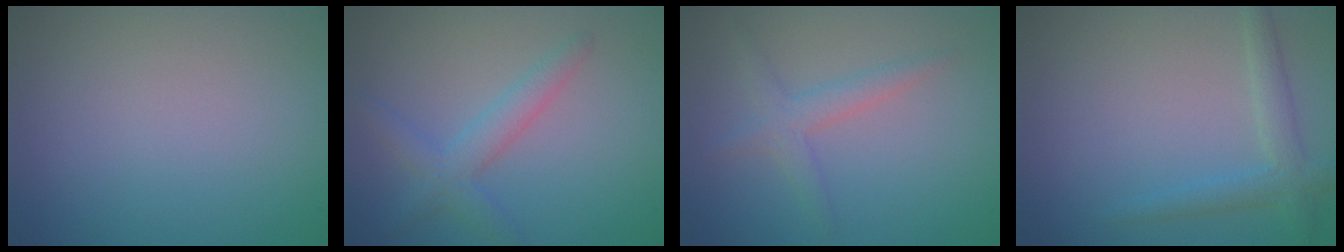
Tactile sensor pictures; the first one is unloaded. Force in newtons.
{"total": 2.7, "press": 2.7, "slide": 0.1}
{"total": 2.1, "press": 2.1, "slide": 0.2}
{"total": 2.6, "press": 2.6, "slide": 0.1}